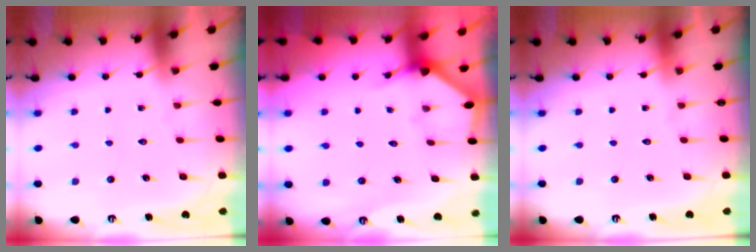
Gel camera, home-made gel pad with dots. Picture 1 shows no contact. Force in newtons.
{"total": 3.4, "press": 3.3, "slide": 0.4}
{"total": 0.0}